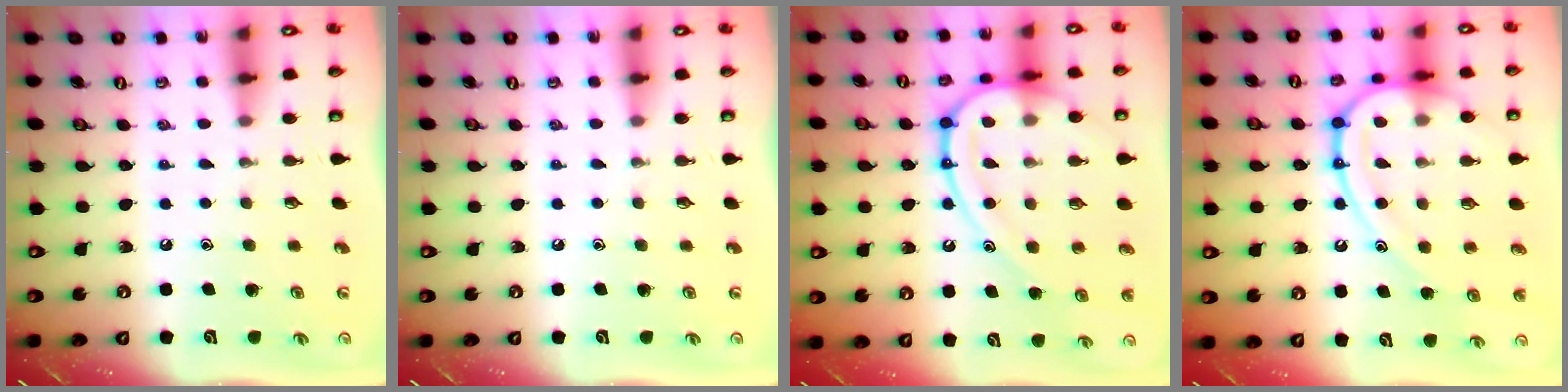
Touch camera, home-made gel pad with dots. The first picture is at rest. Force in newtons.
{"total": 0.0}
{"total": 17.9, "press": 17.8, "slide": 2.1}
{"total": 17.9, "press": 17.8, "slide": 2.1}